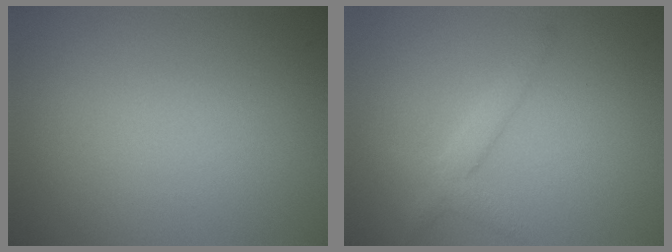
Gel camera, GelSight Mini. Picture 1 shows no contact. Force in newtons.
{"total": 2.2, "press": 2.2, "slide": 0.1}